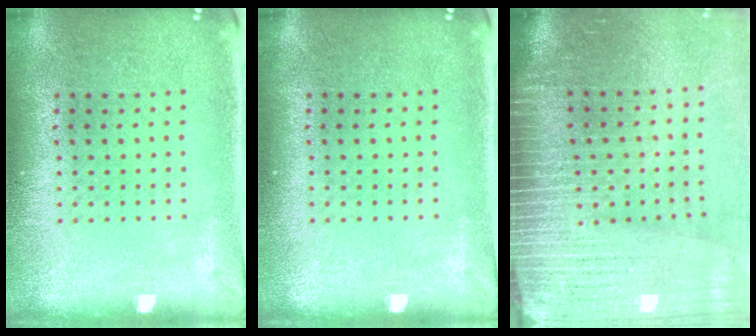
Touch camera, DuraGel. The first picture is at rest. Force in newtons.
{"total": 0.0}
{"total": 4.2, "press": 3.6, "slide": 2.2}